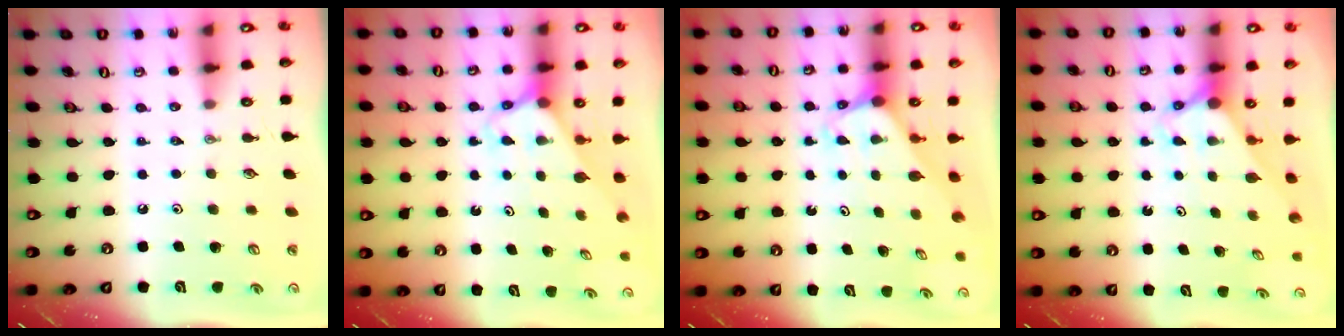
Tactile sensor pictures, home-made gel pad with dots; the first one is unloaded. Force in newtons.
{"total": 2.6, "press": 2.6, "slide": 0.1}
{"total": 1.8, "press": 1.8, "slide": 0.1}
{"total": 2.8, "press": 2.8, "slide": 0.0}